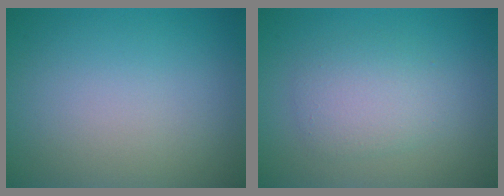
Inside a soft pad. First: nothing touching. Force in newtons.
{"total": 2.9, "press": 2.9, "slide": 0.1}